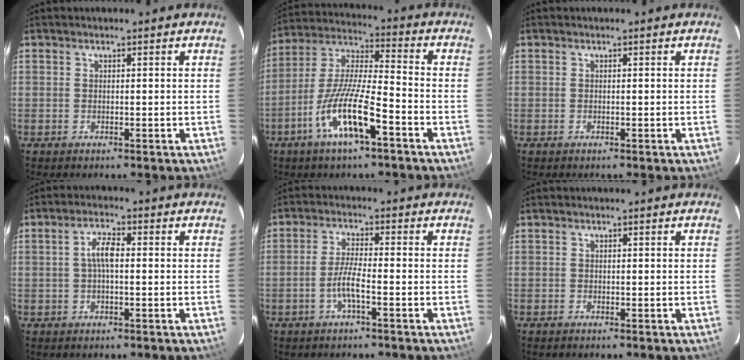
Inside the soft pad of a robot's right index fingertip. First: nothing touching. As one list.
[{"total": 13.5, "force": [-6.8, 2.4, 11.4], "torque": [-0.233, -0.010, -0.132]}, {"total": 0.0}, {"total": 3.7, "force": [0.0, 1.2, 3.5], "torque": [-0.070, 0.010, 0.000]}, {"total": 4.1, "force": [-2.0, 0.1, 3.6], "torque": [-0.078, 0.001, -0.040]}, {"total": 0.0}]